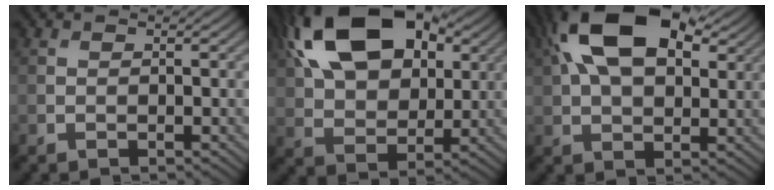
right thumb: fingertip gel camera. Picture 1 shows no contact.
{"total": 18.9, "force": [7.7, 11.3, 13.0], "torque": [-0.262, 0.048, 0.112]}
{"total": 17.2, "force": [6.4, 9.6, 12.8], "torque": [-0.242, 0.043, 0.092]}